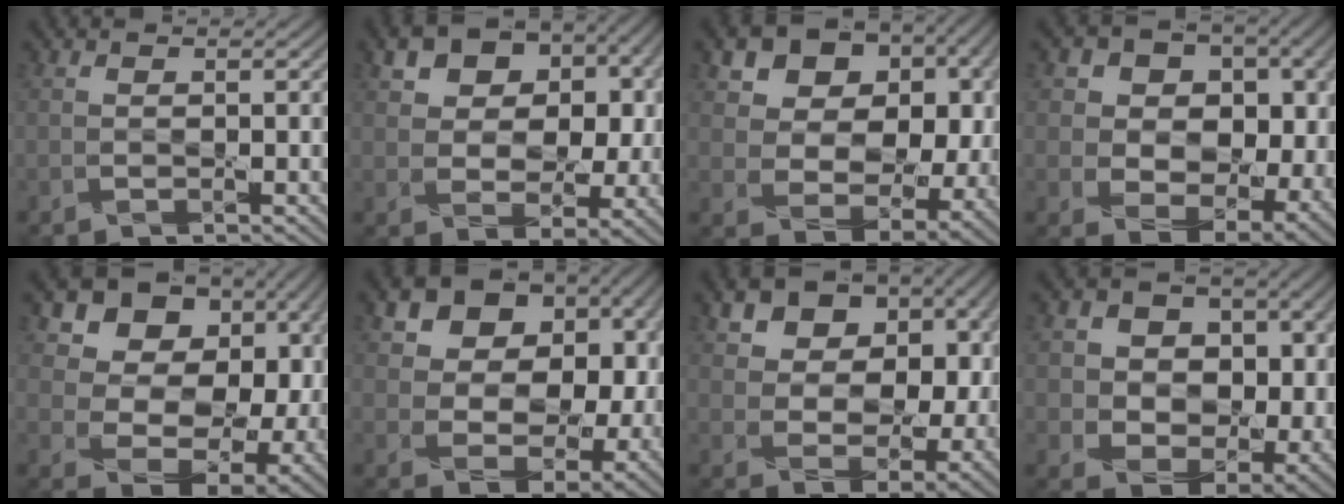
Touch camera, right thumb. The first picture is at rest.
{"total": 11.5, "force": [3.7, 8.0, 7.4], "torque": [-0.131, 0.003, 0.060]}
{"total": 16.9, "force": [5.9, 11.8, 10.5], "torque": [-0.197, 0.029, 0.124]}
{"total": 13.3, "force": [2.7, 10.1, 8.1], "torque": [-0.160, -0.001, 0.049]}
{"total": 14.9, "force": [4.5, 10.7, 9.4], "torque": [-0.177, -0.001, 0.096]}
{"total": 18.4, "force": [6.2, 13.5, 11.0], "torque": [-0.222, 0.038, 0.136]}
{"total": 14.9, "force": [5.5, 10.2, 9.3], "torque": [-0.176, 0.022, 0.096]}
{"total": 12.1, "force": [2.3, 9.7, 6.8], "torque": [-0.152, -0.008, 0.043]}